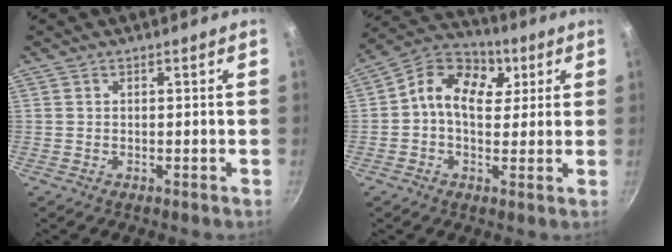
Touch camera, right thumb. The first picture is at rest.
{"total": 12.0, "force": [2.9, 8.5, 7.9], "torque": [-0.103, 0.008, 0.026]}